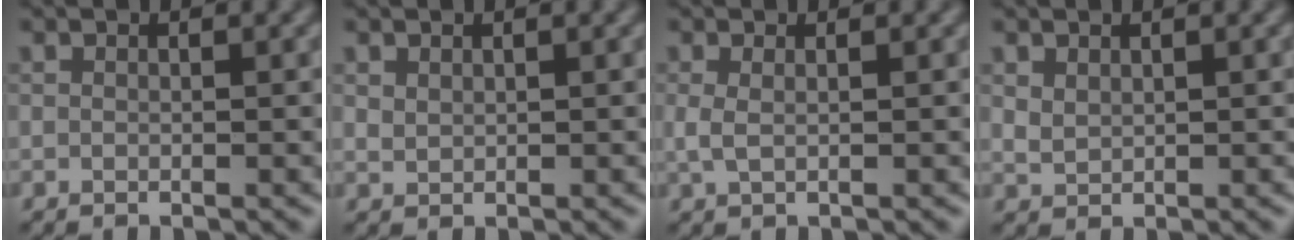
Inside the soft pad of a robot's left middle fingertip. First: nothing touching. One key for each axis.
{"total": 0.9, "fx": 0.6, "fy": 0.6, "fz": 0.3, "tx": -0.009, "ty": -0.002, "tz": 0.018}
{"total": 1.2, "fx": 0.3, "fy": 0.4, "fz": 1.1, "tx": -0.025, "ty": -0.001, "tz": 0.005}
{"total": 1.2, "fx": 0.8, "fy": 0.7, "fz": 0.5, "tx": -0.016, "ty": -0.001, "tz": 0.022}